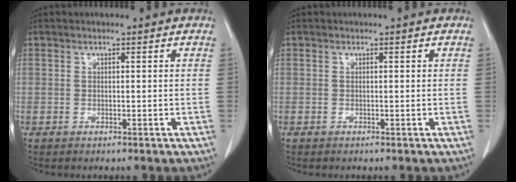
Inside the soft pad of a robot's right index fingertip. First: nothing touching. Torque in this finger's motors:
{"motor_torque": [0.11, 0.11, 0.00, -0.01]}